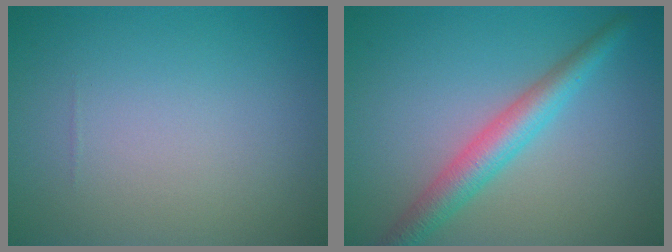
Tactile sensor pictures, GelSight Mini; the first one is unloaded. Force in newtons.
{"total": 4.0, "press": 4.0, "slide": 0.1}